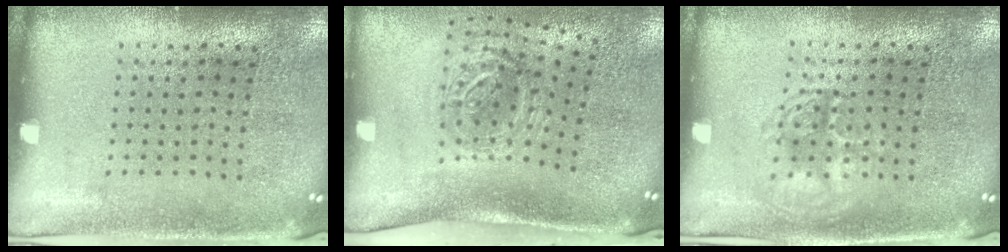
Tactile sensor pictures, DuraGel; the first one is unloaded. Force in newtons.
{"total": 1.3, "press": 1.1, "slide": 0.7}
{"total": 2.2, "press": 2.1, "slide": 0.4}